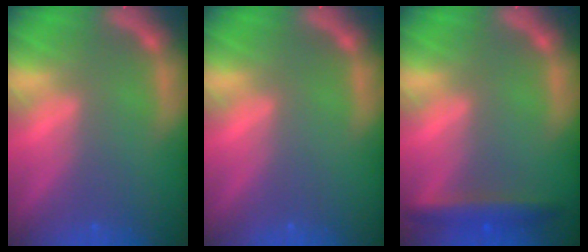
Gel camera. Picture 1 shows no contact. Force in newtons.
{"total": 0.0}
{"total": 3.5}